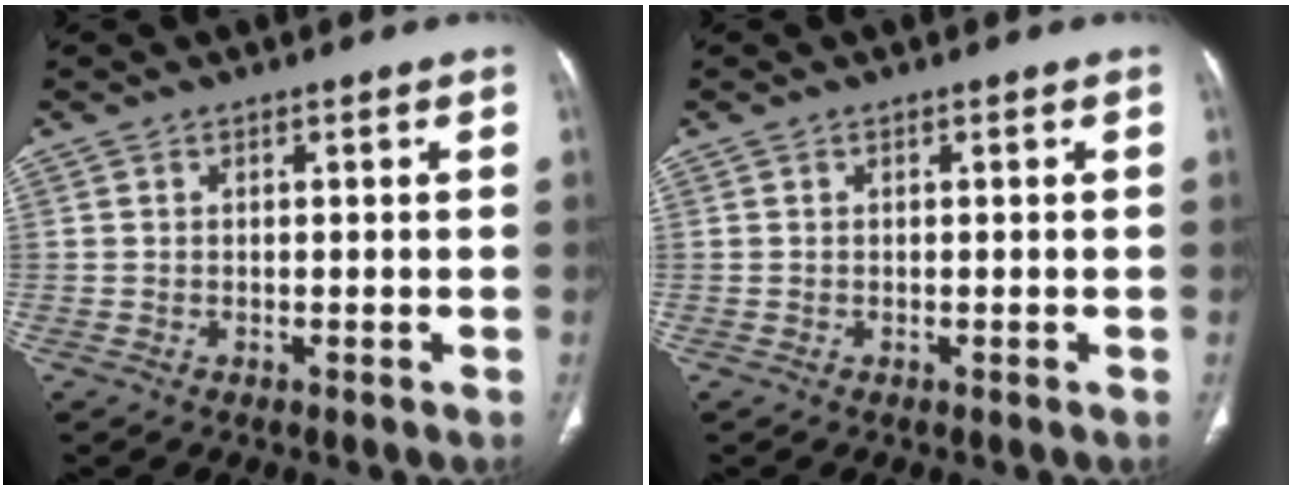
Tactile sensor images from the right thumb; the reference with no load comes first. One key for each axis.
{"total": 0.0}